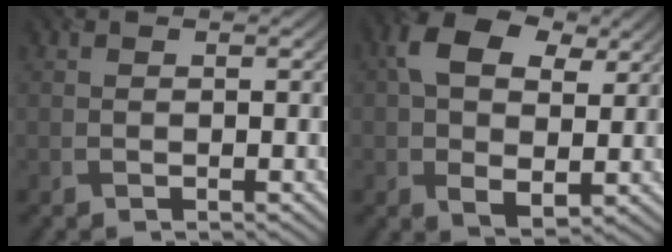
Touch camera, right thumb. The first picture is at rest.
{"total": 9.7, "force": [2.0, 6.6, 6.8], "torque": [-0.150, -0.010, 0.035]}